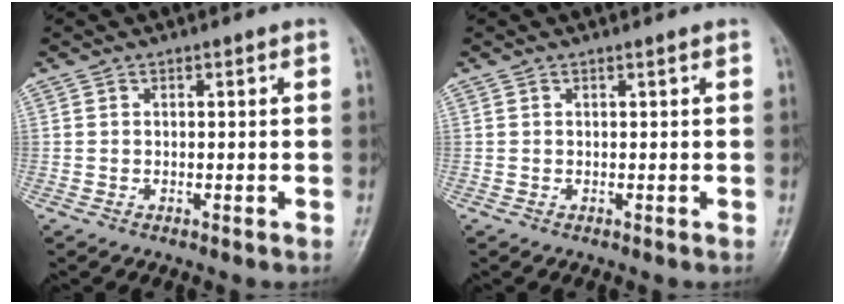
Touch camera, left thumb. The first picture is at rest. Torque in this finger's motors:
{"motor_torque": [-0.14, 0.14, -0.01, 0.02, 0.00]}